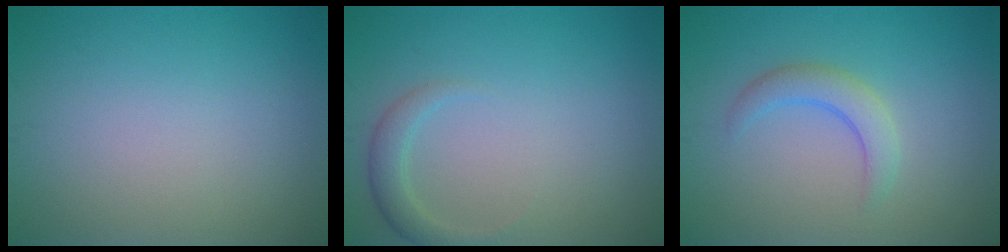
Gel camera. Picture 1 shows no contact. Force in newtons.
{"total": 1.9, "press": 1.9, "slide": 0.1}
{"total": 2.6, "press": 2.6, "slide": 0.2}